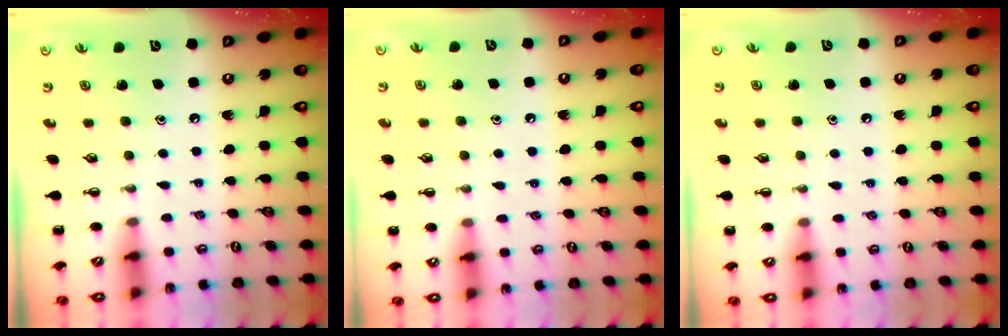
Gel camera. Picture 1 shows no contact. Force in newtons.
{"total": 6.7, "press": 6.3, "slide": 2.3}
{"total": 5.0, "press": 4.7, "slide": 1.7}